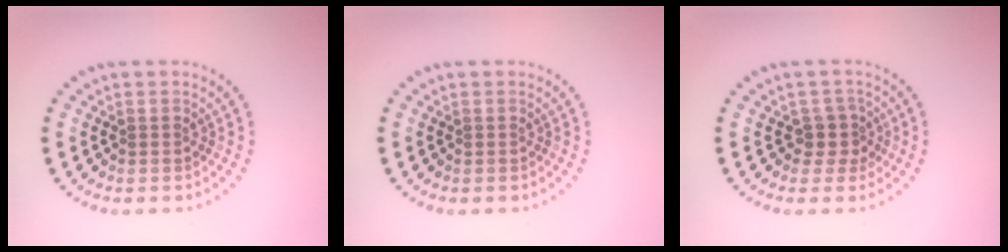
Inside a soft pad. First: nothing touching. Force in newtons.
{"total": 0.0}
{"total": 2.0, "press": 1.5, "slide": 1.3}